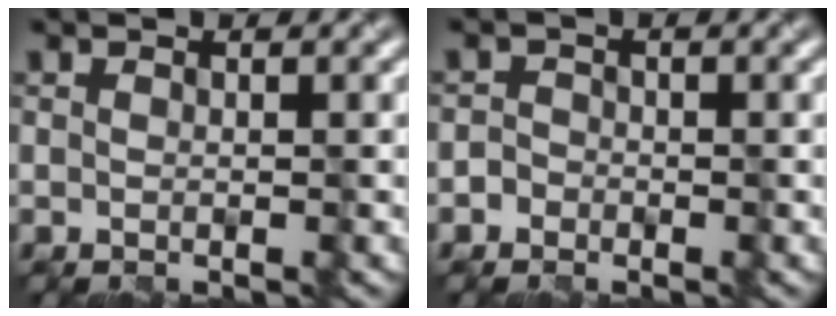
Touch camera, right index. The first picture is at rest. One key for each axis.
{"total": 1.3, "fx": -0.7, "fy": 1.1, "fz": 0.0, "tx": 0.013, "ty": -0.001, "tz": -0.012}